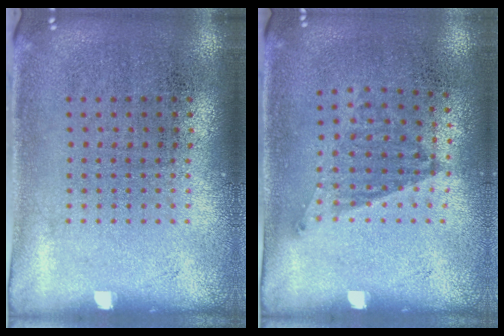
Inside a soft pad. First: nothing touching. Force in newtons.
{"total": 1.2, "press": 0.9, "slide": 0.7}